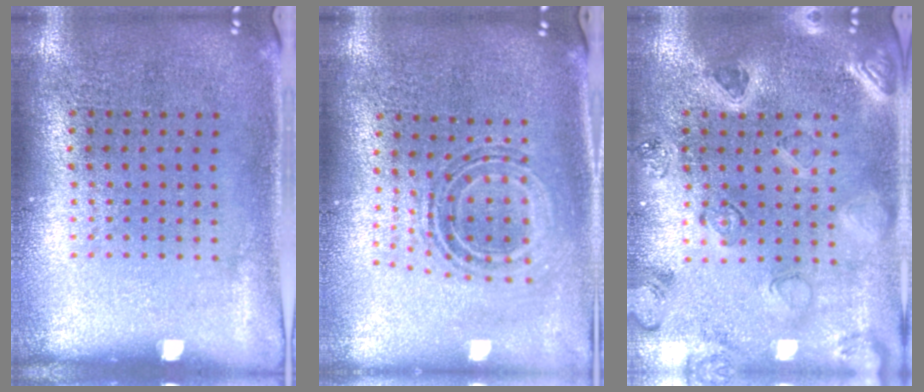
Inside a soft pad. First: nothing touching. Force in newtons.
{"total": 0.8, "press": 0.8, "slide": 0.3}
{"total": 1.1, "press": 1.1, "slide": 0.3}